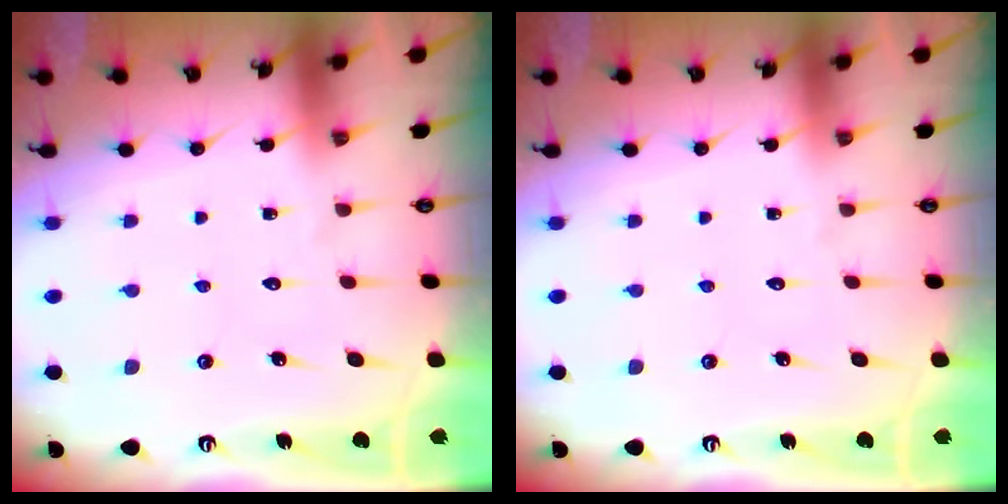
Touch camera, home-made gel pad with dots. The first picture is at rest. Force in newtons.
{"total": 0.0}